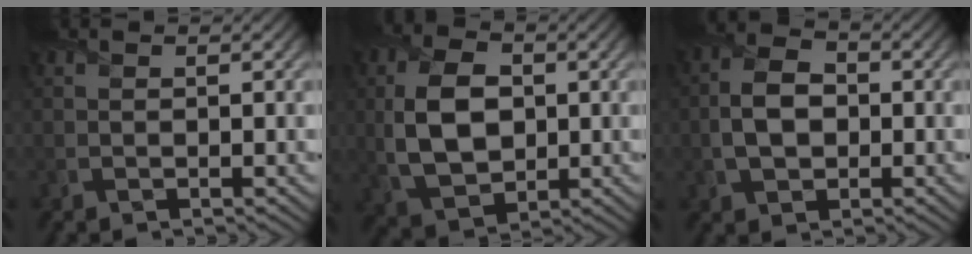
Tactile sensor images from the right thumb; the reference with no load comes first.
{"total": 9.5, "force": [0.4, 6.3, 7.0], "torque": [-0.163, -0.003, 0.007]}
{"total": 5.8, "force": [-0.6, 4.0, 4.2], "torque": [-0.088, 0.001, -0.015]}